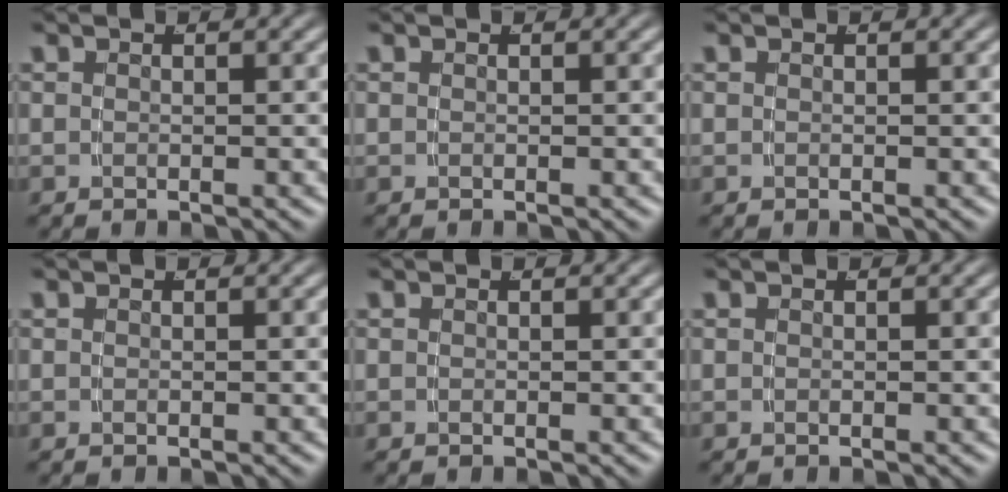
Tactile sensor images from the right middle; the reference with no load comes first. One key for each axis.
{"total": 0.0}
{"total": 0.0}
{"total": 0.0}
{"total": 0.0}
{"total": 0.0}